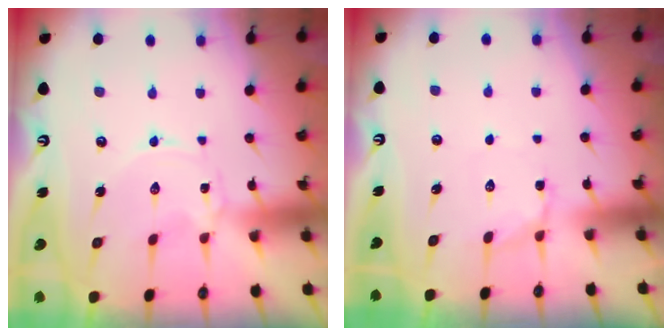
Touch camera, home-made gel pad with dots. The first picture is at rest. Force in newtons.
{"total": 4.1, "press": 3.8, "slide": 1.4}